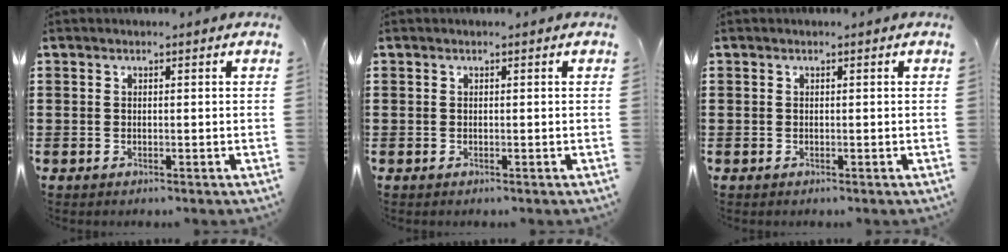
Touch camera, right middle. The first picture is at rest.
{"total": 0.0}
{"total": 0.0}